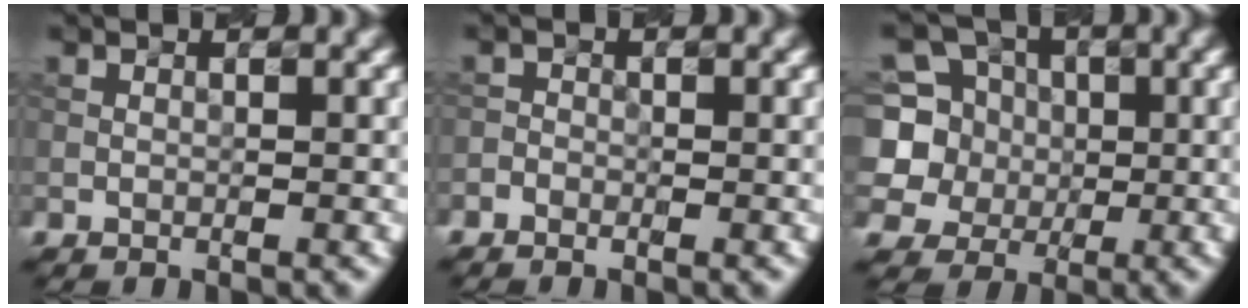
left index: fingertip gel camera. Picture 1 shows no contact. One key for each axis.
{"total": 1.1, "fx": -1.0, "fy": 0.5, "fz": 0.0, "tx": 0.009, "ty": -0.002, "tz": -0.016}
{"total": 7.3, "fx": 0.6, "fy": 6.6, "fz": 2.9, "tx": -0.064, "ty": 0.025, "tz": -0.011}